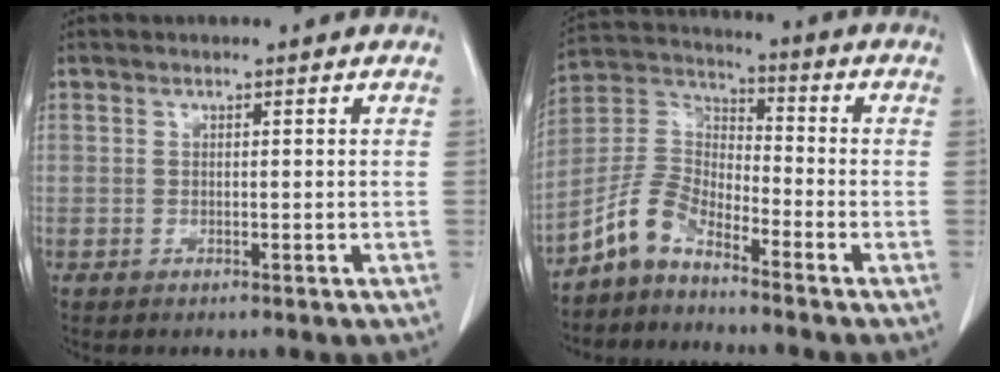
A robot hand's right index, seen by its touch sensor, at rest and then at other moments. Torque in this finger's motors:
{"motor_torque": [0.36, -0.38, 0.26, 0.05]}